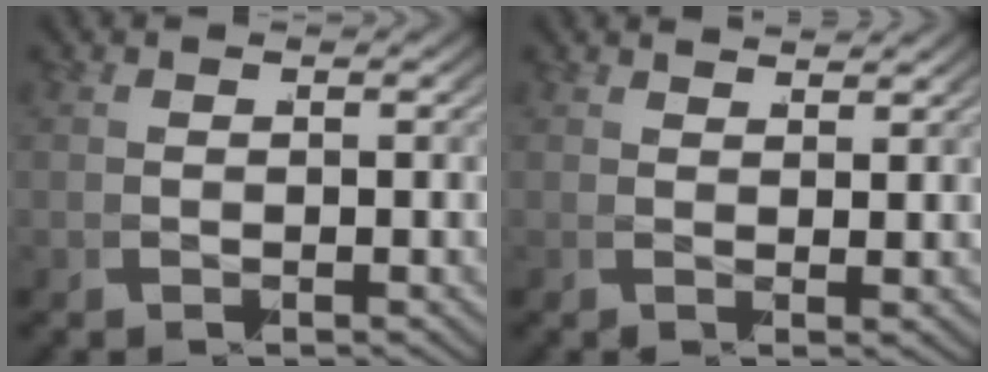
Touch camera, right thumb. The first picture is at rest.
{"total": 1.6, "force": [1.5, -0.2, 0.2], "torque": [0.002, 0.002, 0.025]}